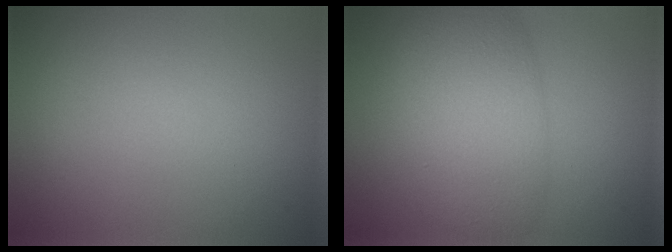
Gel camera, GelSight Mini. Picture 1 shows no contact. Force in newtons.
{"total": 6.7, "press": 6.7, "slide": 0.1}